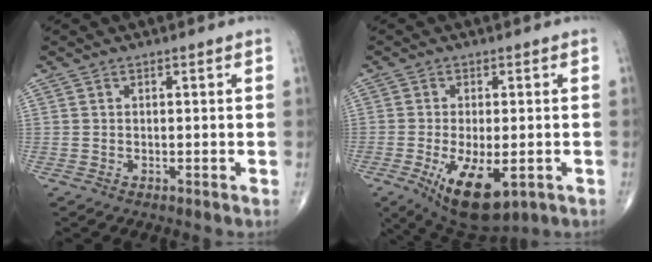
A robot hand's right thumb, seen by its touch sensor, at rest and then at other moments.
{"total": 12.1, "force": [-4.3, 5.4, 9.9], "torque": [-0.162, -0.015, -0.055]}